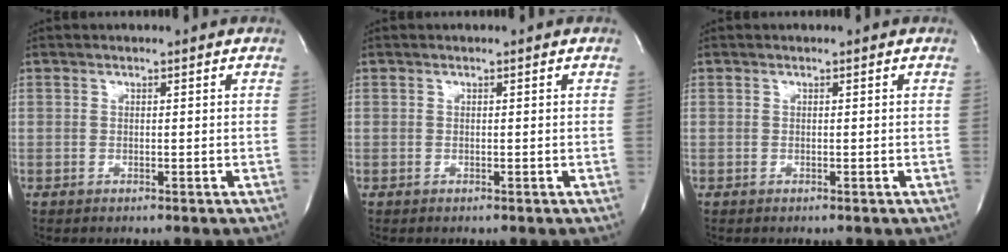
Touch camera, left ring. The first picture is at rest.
{"total": 0.0}
{"total": 0.0}